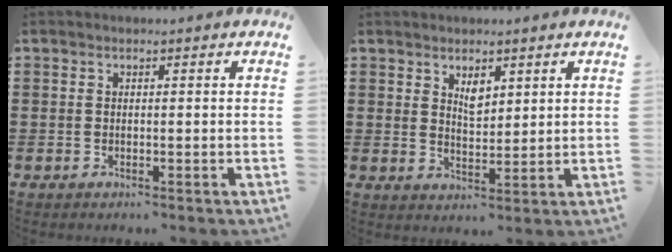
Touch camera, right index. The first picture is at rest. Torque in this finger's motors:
{"motor_torque": [0.04, 0.16, 0.09, 0.01]}